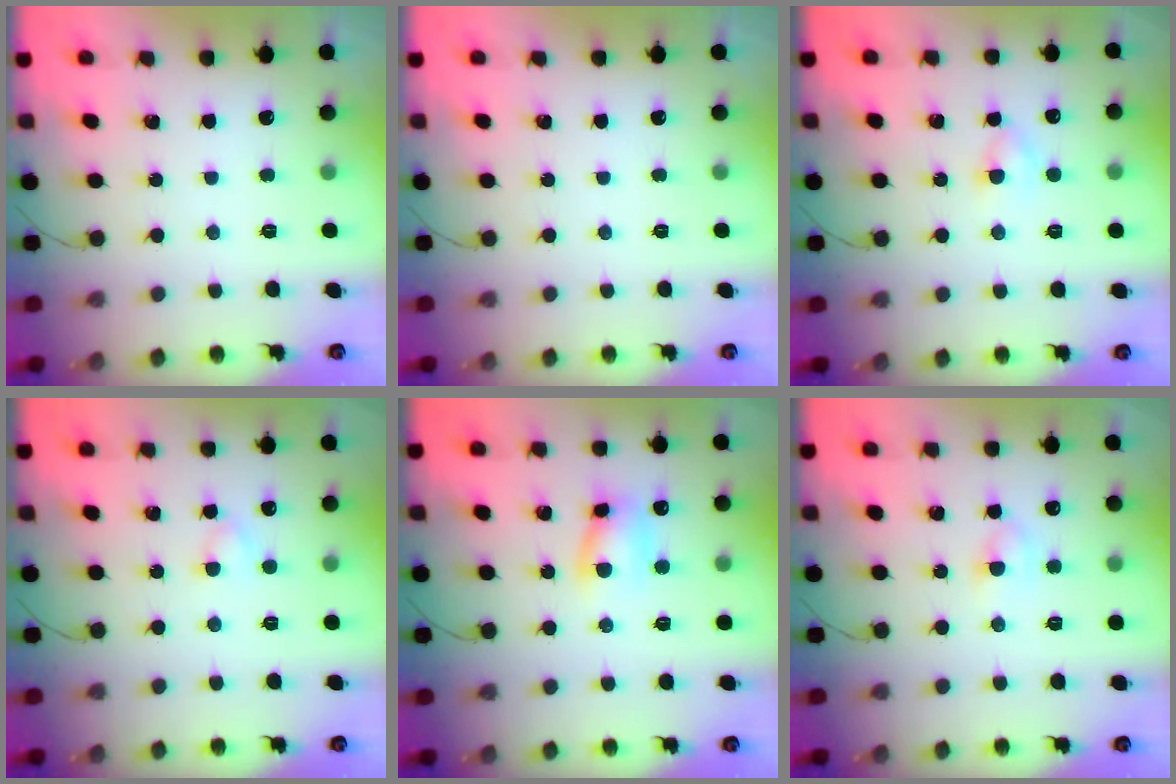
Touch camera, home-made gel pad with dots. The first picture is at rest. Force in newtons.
{"total": 0.0}
{"total": 2.1, "press": 1.9, "slide": 0.9}
{"total": 2.3, "press": 2.1, "slide": 0.9}
{"total": 7.7, "press": 7.7, "slide": 0.4}
{"total": 4.3, "press": 4.1, "slide": 1.4}